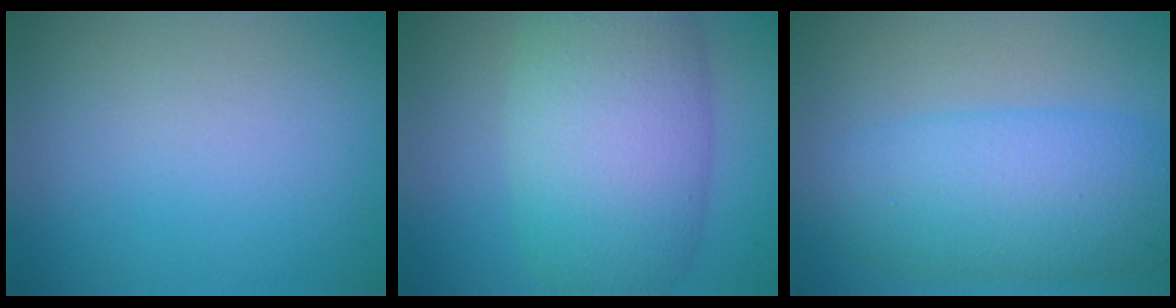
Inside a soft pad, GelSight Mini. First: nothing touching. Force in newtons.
{"total": 9.2, "press": 9.1, "slide": 0.4}
{"total": 7.7, "press": 7.7, "slide": 0.3}